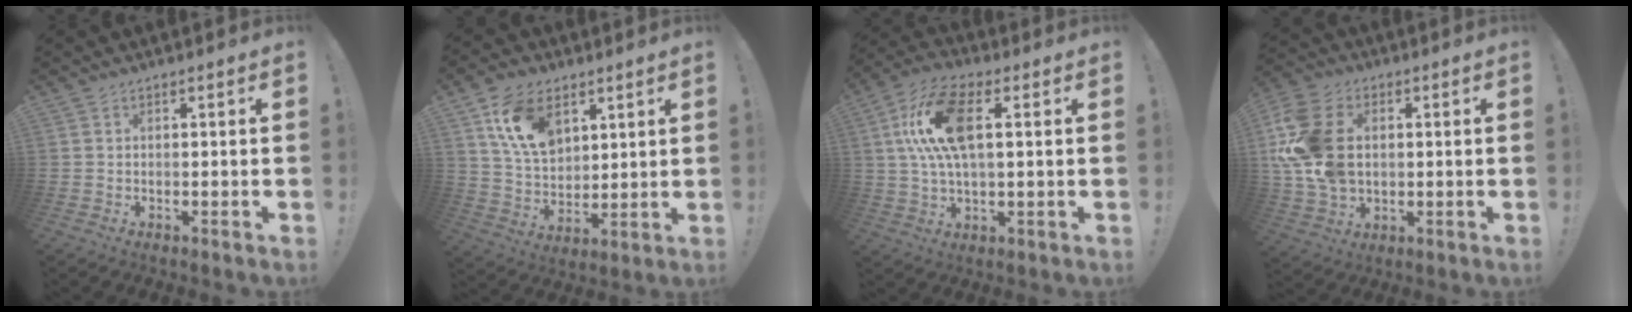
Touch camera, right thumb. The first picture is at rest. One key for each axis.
{"total": 14.8, "fx": 7.2, "fy": 9.9, "fz": 8.3, "tx": -0.148, "ty": -0.023, "tz": 0.140}
{"total": 15.8, "fx": 3.2, "fy": 7.4, "fz": 13.6, "tx": -0.261, "ty": 0.000, "tz": 0.053}
{"total": 19.0, "fx": 2.3, "fy": 13.7, "fz": 13.0, "tx": -0.264, "ty": 0.003, "tz": 0.048}